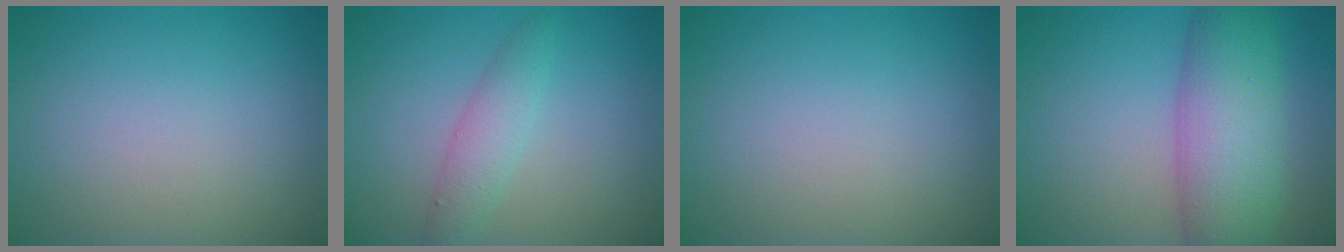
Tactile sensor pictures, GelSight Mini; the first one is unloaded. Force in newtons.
{"total": 2.4, "press": 2.4, "slide": 0.1}
{"total": 0.0}
{"total": 8.5, "press": 8.5, "slide": 0.2}